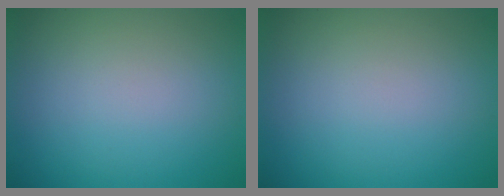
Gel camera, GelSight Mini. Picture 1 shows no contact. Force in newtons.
{"total": 0.0}